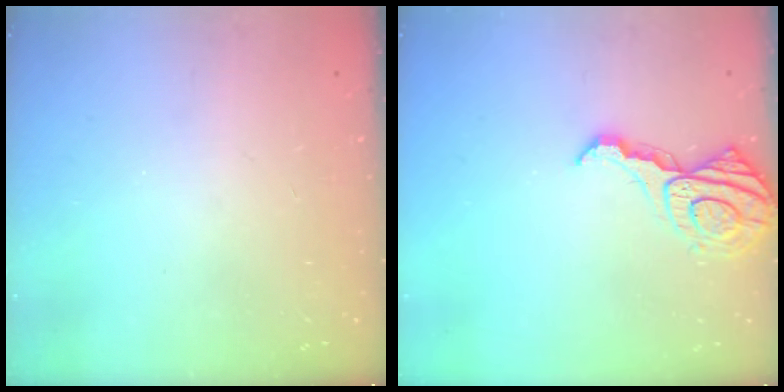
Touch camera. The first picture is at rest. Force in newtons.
{"total": 13.7, "press": 13.7, "slide": 0.4}